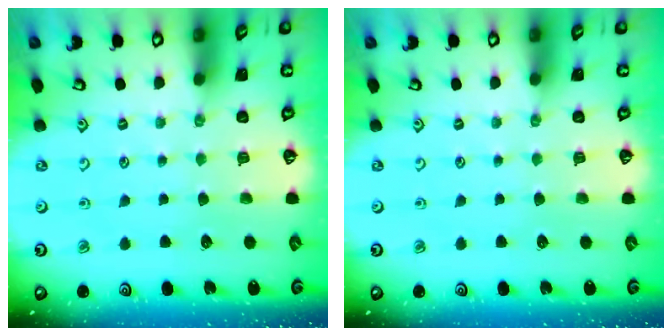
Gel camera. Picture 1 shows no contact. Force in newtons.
{"total": 0.0}